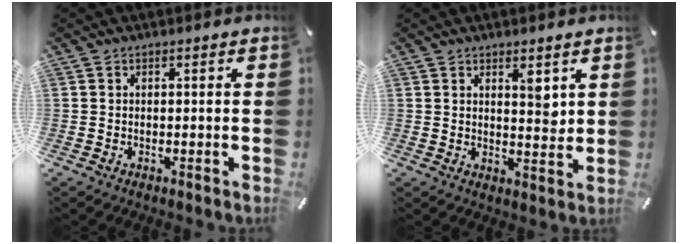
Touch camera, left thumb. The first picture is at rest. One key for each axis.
{"total": 4.7, "fx": 3.1, "fy": 1.9, "fz": 3.0, "tx": -0.026, "ty": -0.028, "tz": 0.046}